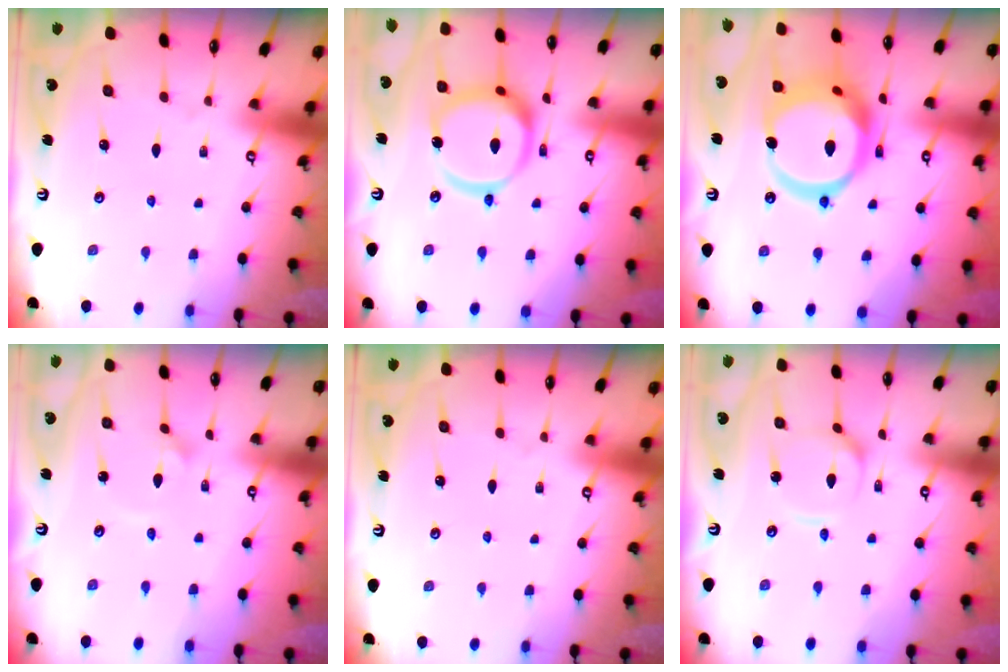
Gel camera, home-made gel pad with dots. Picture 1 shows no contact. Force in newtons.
{"total": 15.7, "press": 15.6, "slide": 1.5}
{"total": 19.7, "press": 19.6, "slide": 2.3}
{"total": 2.4, "press": 2.4, "slide": 0.1}
{"total": 0.0}
{"total": 5.6, "press": 5.6, "slide": 0.4}